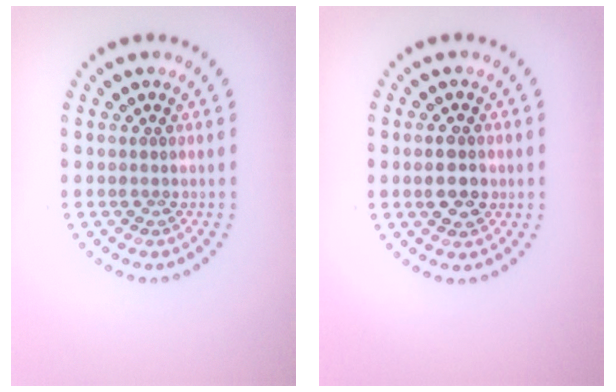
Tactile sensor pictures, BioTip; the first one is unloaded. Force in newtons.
{"total": 2.3, "press": 2.3, "slide": 0.1}